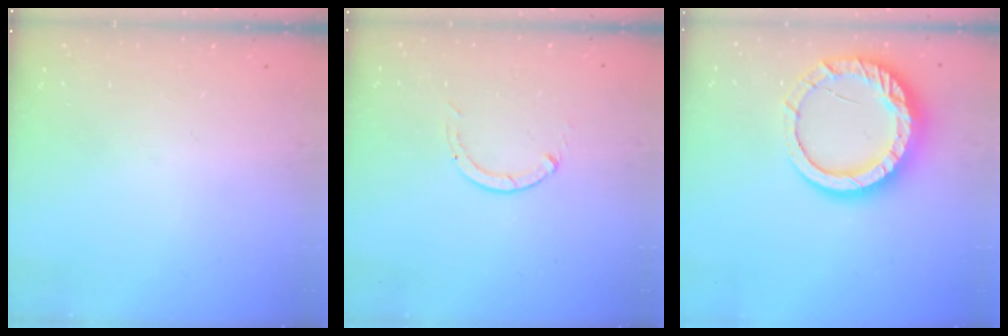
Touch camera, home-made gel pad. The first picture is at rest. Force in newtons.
{"total": 0.0}
{"total": 16.2, "press": 16.1, "slide": 1.2}